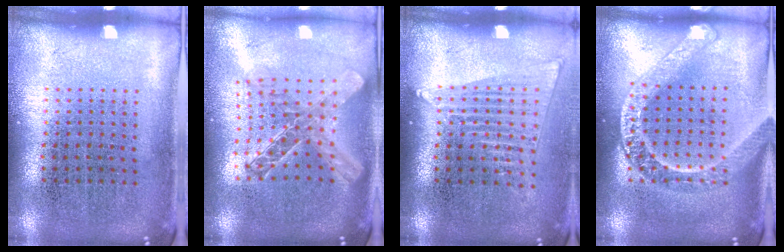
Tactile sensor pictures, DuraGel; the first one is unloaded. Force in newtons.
{"total": 1.9, "press": 1.6, "slide": 1.0}
{"total": 1.5, "press": 1.4, "slide": 0.7}
{"total": 2.3, "press": 2.3, "slide": 0.2}